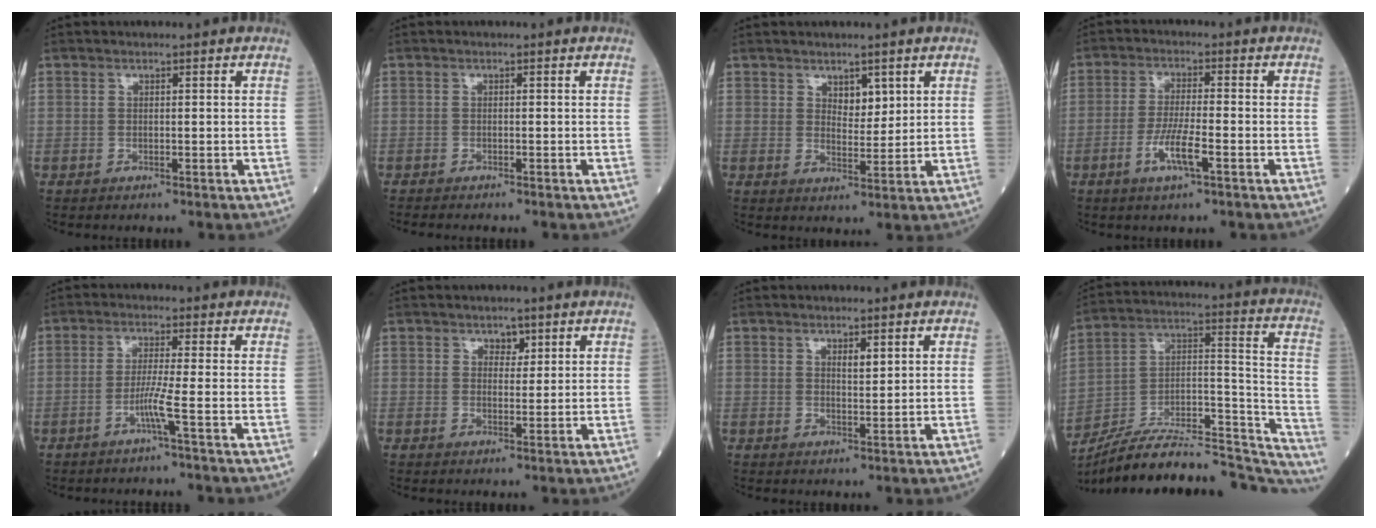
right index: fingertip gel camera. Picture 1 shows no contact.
{"total": 2.9, "force": [-2.6, 0.3, 1.3], "torque": [-0.022, -0.006, -0.035]}
{"total": 3.2, "force": [1.7, 1.7, 2.1], "torque": [-0.030, -0.003, 0.032]}
{"total": 5.7, "force": [-2.5, 0.4, 5.2], "torque": [-0.103, -0.007, -0.047]}
{"total": 3.5, "force": [-1.6, -1.2, 2.9], "torque": [-0.062, -0.006, -0.036]}
{"total": 2.0, "force": [1.2, 1.3, 0.9], "torque": [-0.007, -0.001, 0.017]}
{"total": 1.8, "force": [1.0, 0.4, 1.5], "torque": [-0.026, -0.001, 0.017]}
{"total": 30.9, "force": [-27.9, 6.3, 11.9], "torque": [-0.143, 0.023, -0.409]}